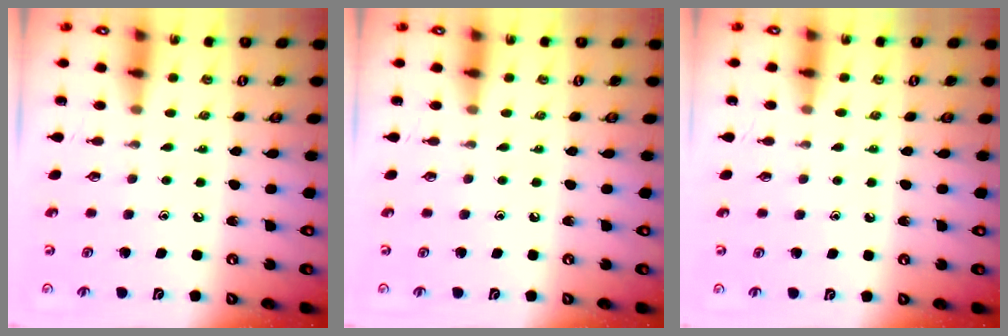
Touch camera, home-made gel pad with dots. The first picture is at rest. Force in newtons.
{"total": 0.0}
{"total": 3.9, "press": 3.9, "slide": 0.5}